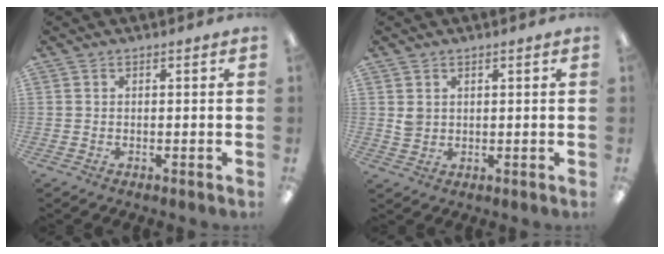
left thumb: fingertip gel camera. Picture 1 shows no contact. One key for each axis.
{"total": 2.4, "fx": 1.1, "fy": 2.0, "fz": 0.8, "tx": -0.017, "ty": 0.002, "tz": 0.021}